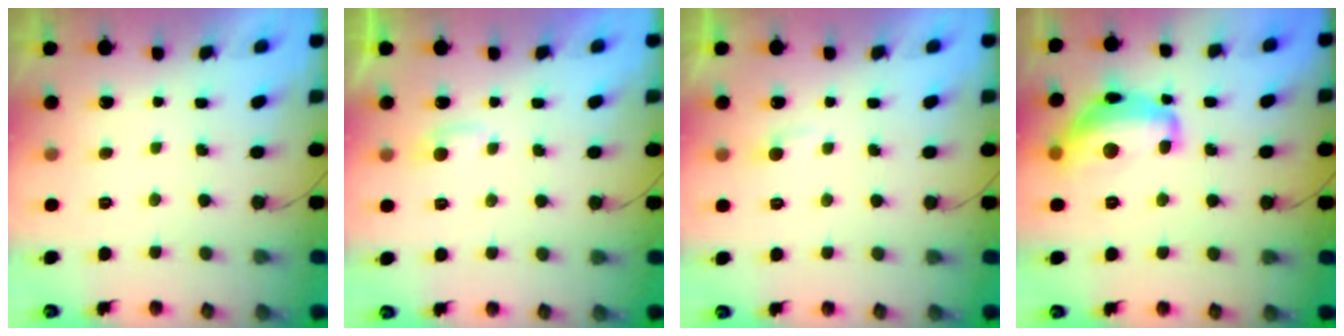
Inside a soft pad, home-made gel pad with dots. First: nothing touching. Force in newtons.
{"total": 2.8, "press": 2.8, "slide": 0.4}
{"total": 2.7, "press": 2.7, "slide": 0.3}
{"total": 15.0, "press": 15.0, "slide": 1.1}